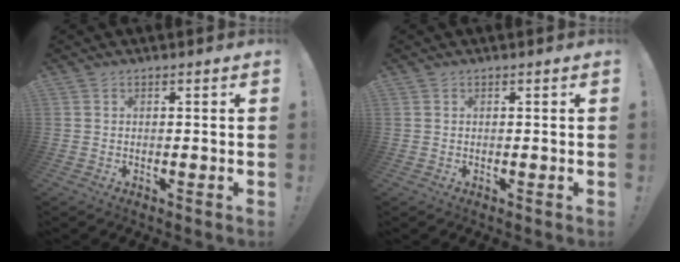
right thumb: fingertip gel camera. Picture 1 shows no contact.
{"total": 0.0}